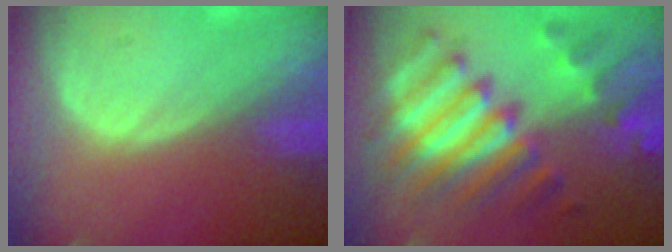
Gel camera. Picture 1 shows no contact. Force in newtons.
{"total": 11.8, "press": 11.7, "slide": 1.1}